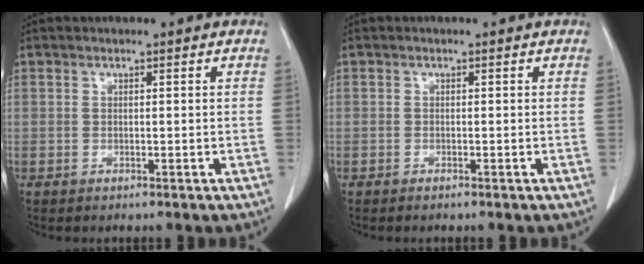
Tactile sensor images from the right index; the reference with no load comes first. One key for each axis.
{"total": 0.7, "fx": -0.6, "fy": 0.0, "fz": 0.3, "tx": -0.009, "ty": -0.001, "tz": -0.009}